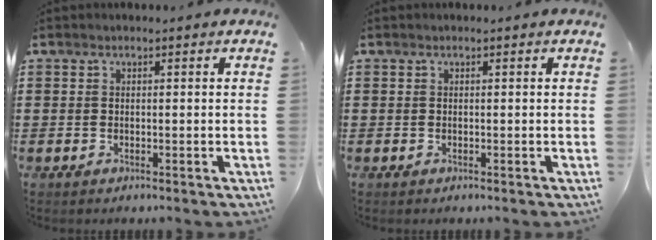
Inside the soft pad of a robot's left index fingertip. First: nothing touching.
{"total": 0.0}